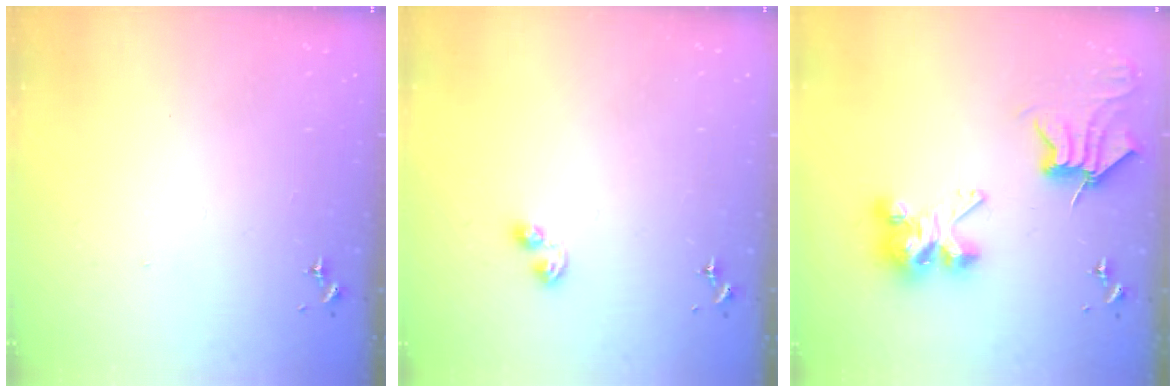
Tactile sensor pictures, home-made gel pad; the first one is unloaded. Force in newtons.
{"total": 3.7, "press": 3.7, "slide": 0.5}
{"total": 9.7, "press": 9.6, "slide": 1.1}